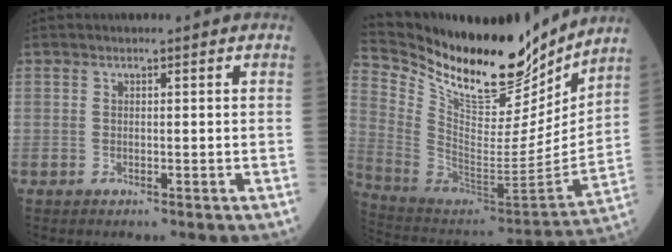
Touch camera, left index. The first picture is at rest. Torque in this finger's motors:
{"motor_torque": [1.04, -1.10, 0.30, 0.06]}